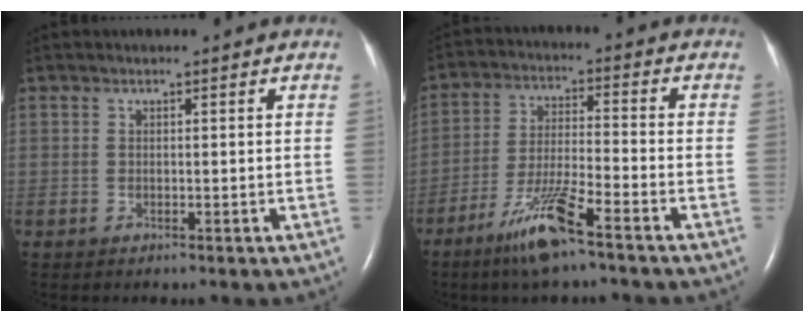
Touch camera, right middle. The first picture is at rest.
{"total": 9.5, "force": [-6.3, 0.5, 7.1], "torque": [-0.146, -0.020, -0.121]}